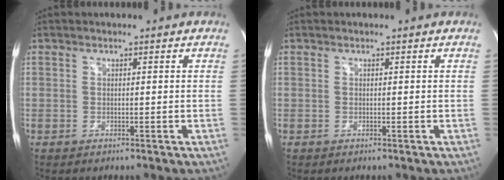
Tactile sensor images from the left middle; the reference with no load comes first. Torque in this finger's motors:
{"motor_torque": [0.00, 0.00, -0.01, 0.00]}